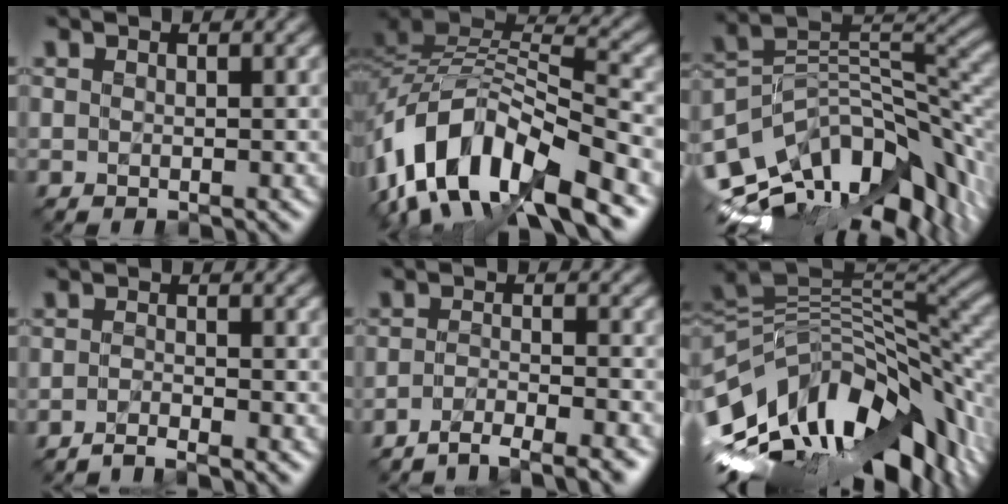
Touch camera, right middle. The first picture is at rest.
{"total": 13.3, "force": [-7.9, 6.0, 8.9], "torque": [-0.175, 0.013, -0.152]}
{"total": 13.1, "force": [-6.3, 6.5, 9.4], "torque": [-0.180, 0.007, -0.107]}
{"total": 1.8, "force": [-1.6, 0.1, 0.7], "torque": [-0.005, -0.006, -0.039]}
{"total": 4.5, "force": [-3.9, 0.8, 2.3], "torque": [-0.033, -0.001, -0.066]}
{"total": 15.2, "force": [-3.9, 6.8, 13.0], "torque": [-0.237, 0.019, -0.068]}